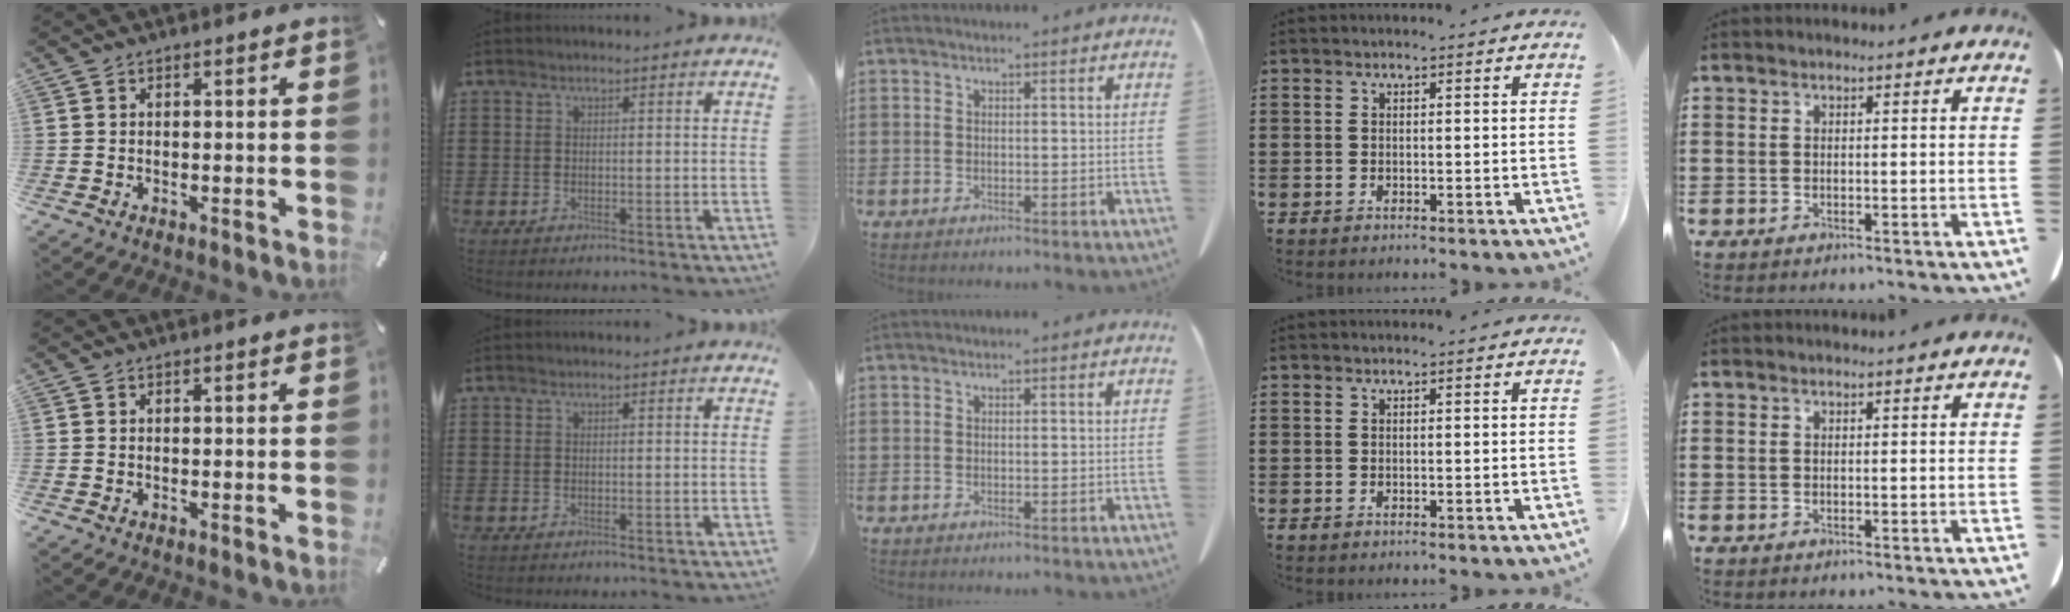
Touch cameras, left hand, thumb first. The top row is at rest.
{}